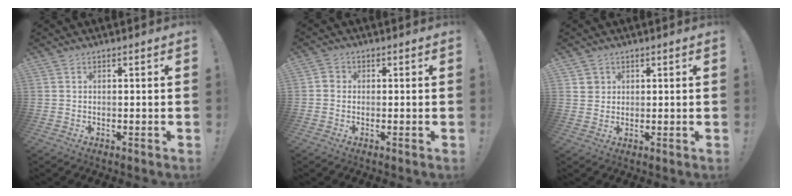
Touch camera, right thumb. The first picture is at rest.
{"total": 2.1, "force": [-0.4, 1.8, 0.8], "torque": [-0.017, 0.010, -0.007]}
{"total": 2.8, "force": [1.5, 2.3, 0.4], "torque": [0.000, -0.006, 0.025]}